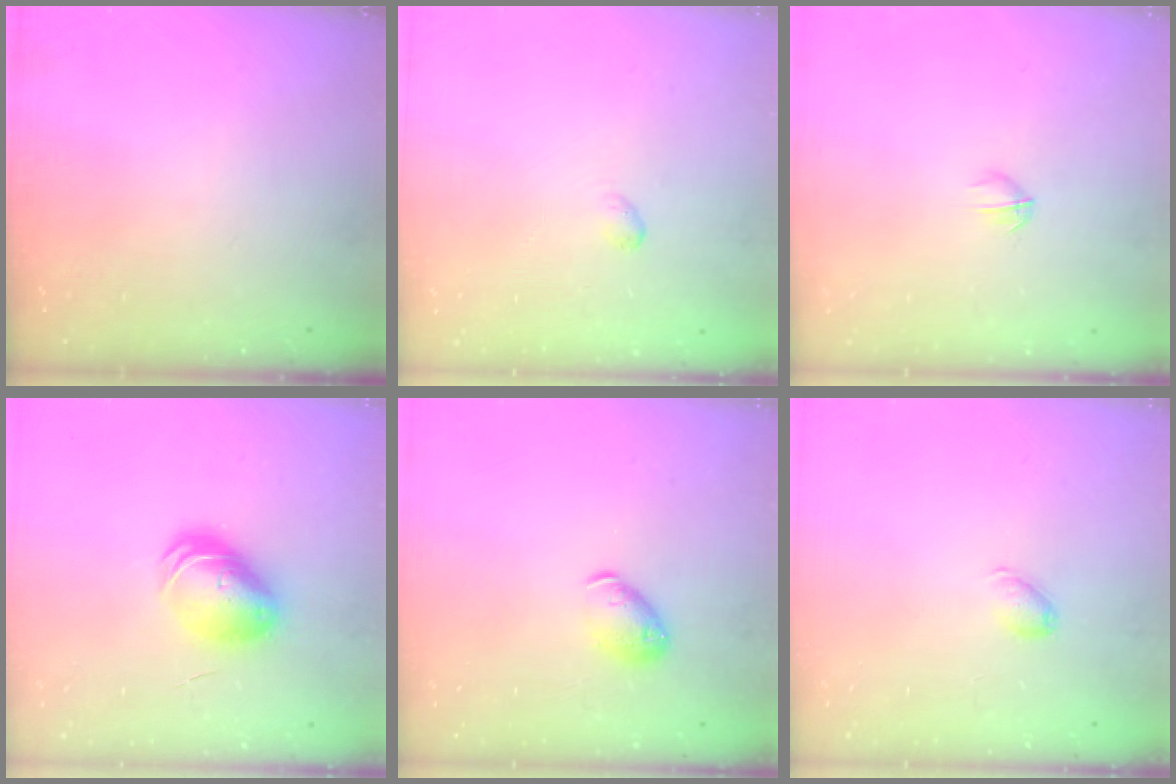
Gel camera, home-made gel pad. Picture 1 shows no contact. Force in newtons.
{"total": 2.7, "press": 2.6, "slide": 0.5}
{"total": 2.7, "press": 2.6, "slide": 0.8}
{"total": 10.7, "press": 10.4, "slide": 2.3}
{"total": 7.6, "press": 7.5, "slide": 0.9}
{"total": 5.7, "press": 5.7, "slide": 0.6}